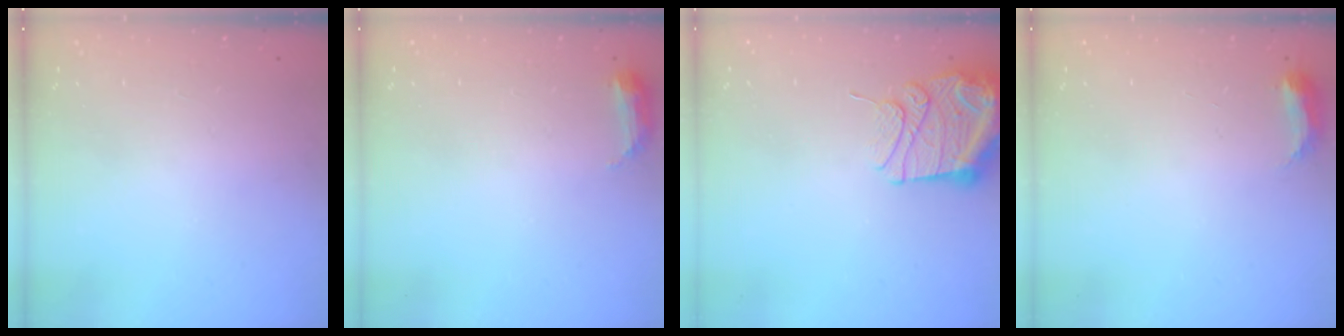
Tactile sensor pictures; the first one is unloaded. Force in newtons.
{"total": 3.9, "press": 3.9, "slide": 0.7}
{"total": 12.9, "press": 12.6, "slide": 2.9}
{"total": 4.1, "press": 4.1, "slide": 0.6}